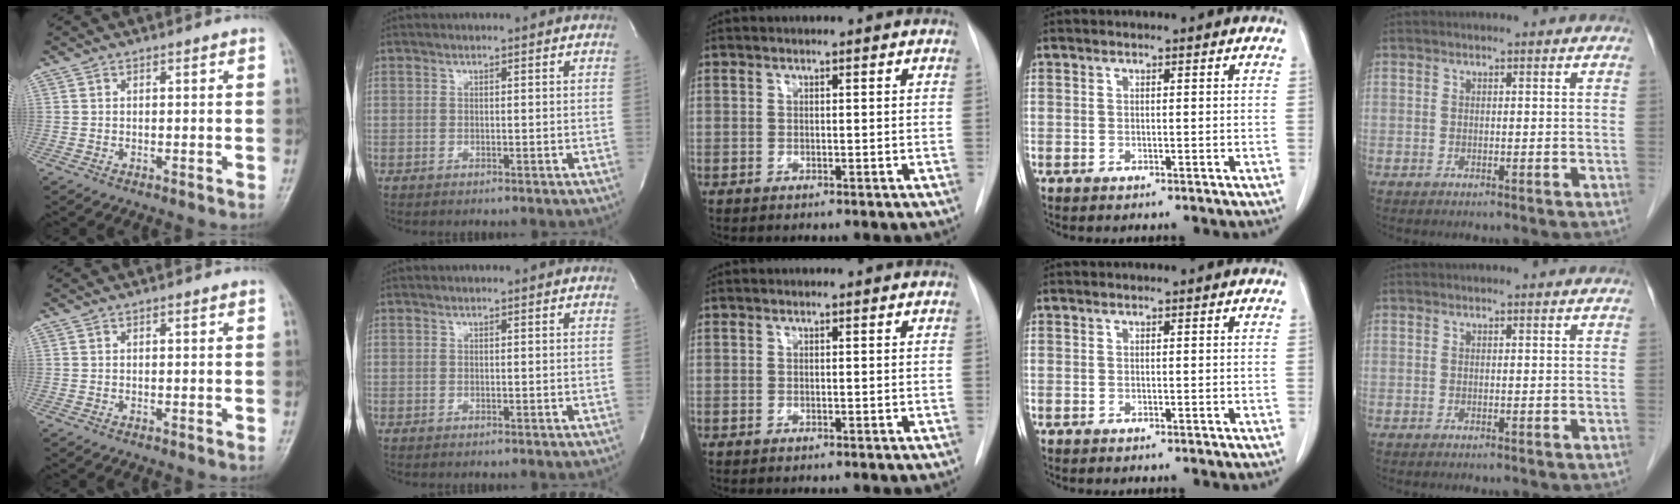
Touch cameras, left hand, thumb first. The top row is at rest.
{}